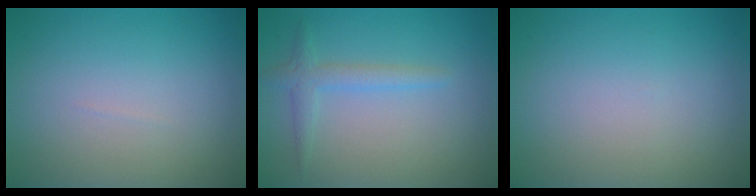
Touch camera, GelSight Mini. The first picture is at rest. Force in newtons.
{"total": 1.9, "press": 1.9, "slide": 0.1}
{"total": 0.0}